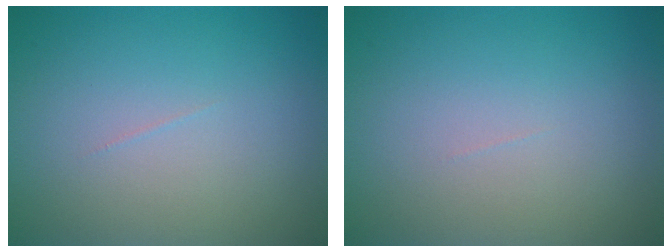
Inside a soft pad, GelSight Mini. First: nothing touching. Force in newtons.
{"total": 0.0}